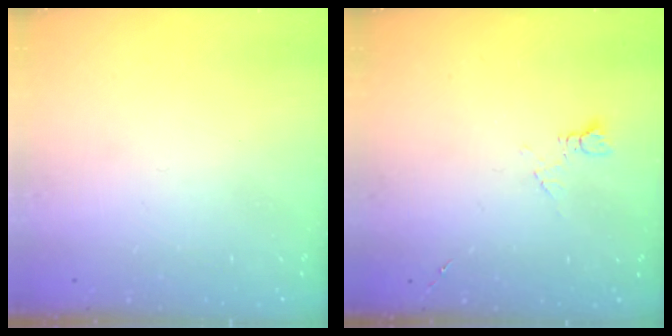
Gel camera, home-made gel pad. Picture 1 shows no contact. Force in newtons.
{"total": 6.5, "press": 6.4, "slide": 0.8}